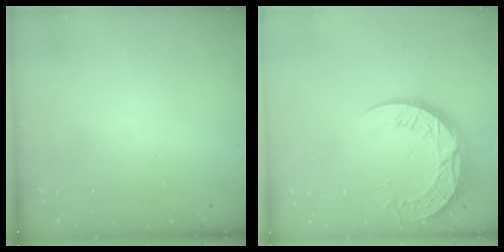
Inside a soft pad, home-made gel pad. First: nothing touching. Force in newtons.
{"total": 13.2, "press": 13.2, "slide": 1.0}